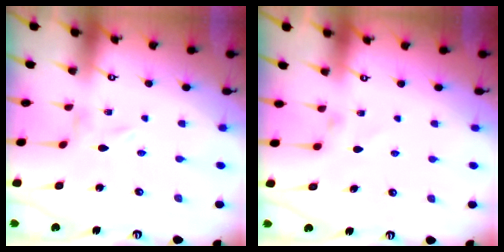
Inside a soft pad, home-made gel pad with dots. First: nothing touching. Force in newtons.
{"total": 4.2, "press": 4.2, "slide": 0.4}